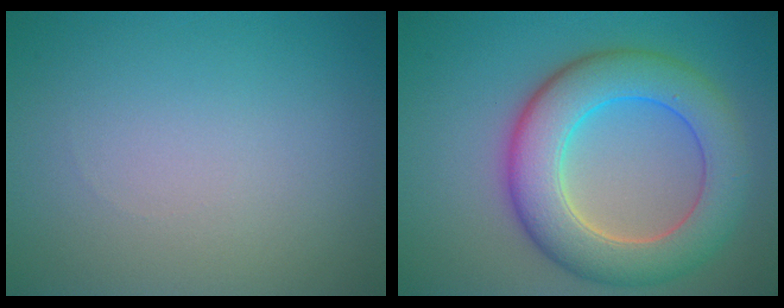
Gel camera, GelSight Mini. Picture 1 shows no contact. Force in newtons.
{"total": 8.3, "press": 8.3, "slide": 0.2}